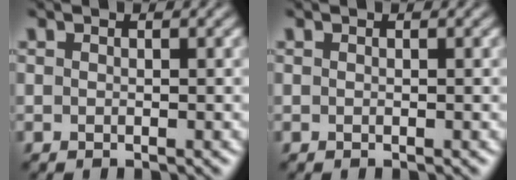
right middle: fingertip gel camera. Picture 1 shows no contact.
{"total": 0.0}